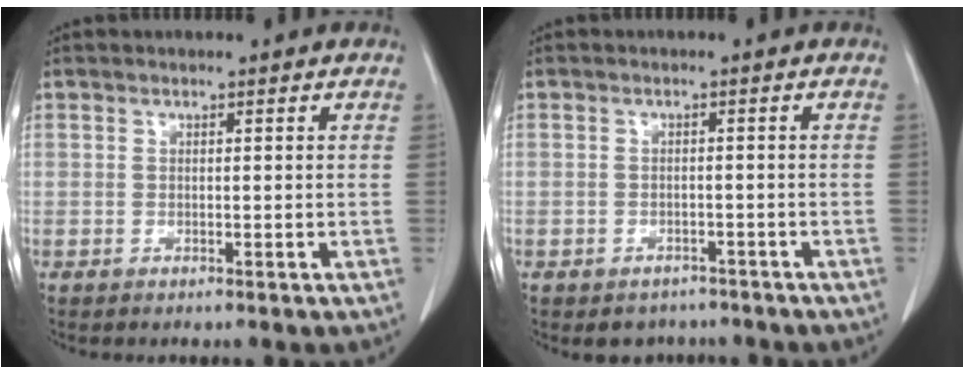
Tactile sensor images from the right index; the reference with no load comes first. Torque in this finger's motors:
{"motor_torque": [0.34, -0.29, 0.09, 0.01]}